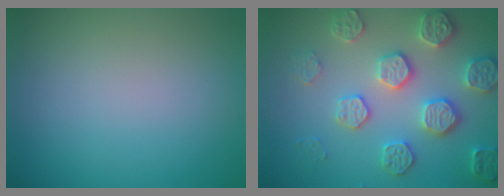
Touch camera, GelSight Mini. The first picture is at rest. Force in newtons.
{"total": 4.9, "press": 4.9, "slide": 0.4}